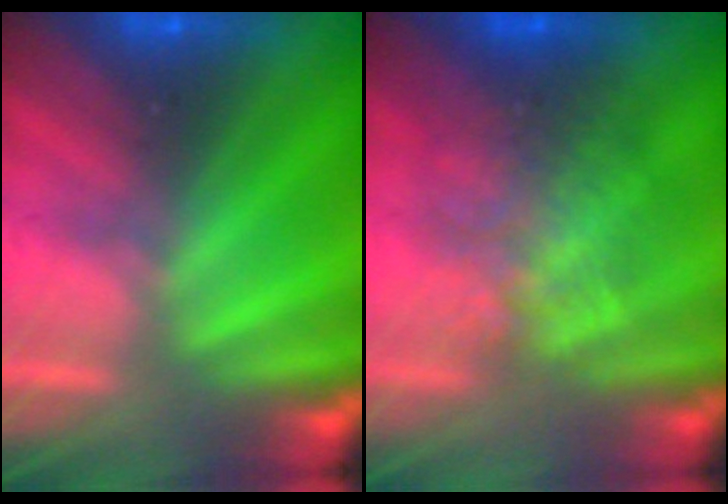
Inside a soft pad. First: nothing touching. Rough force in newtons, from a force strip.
{"total": 2.3}